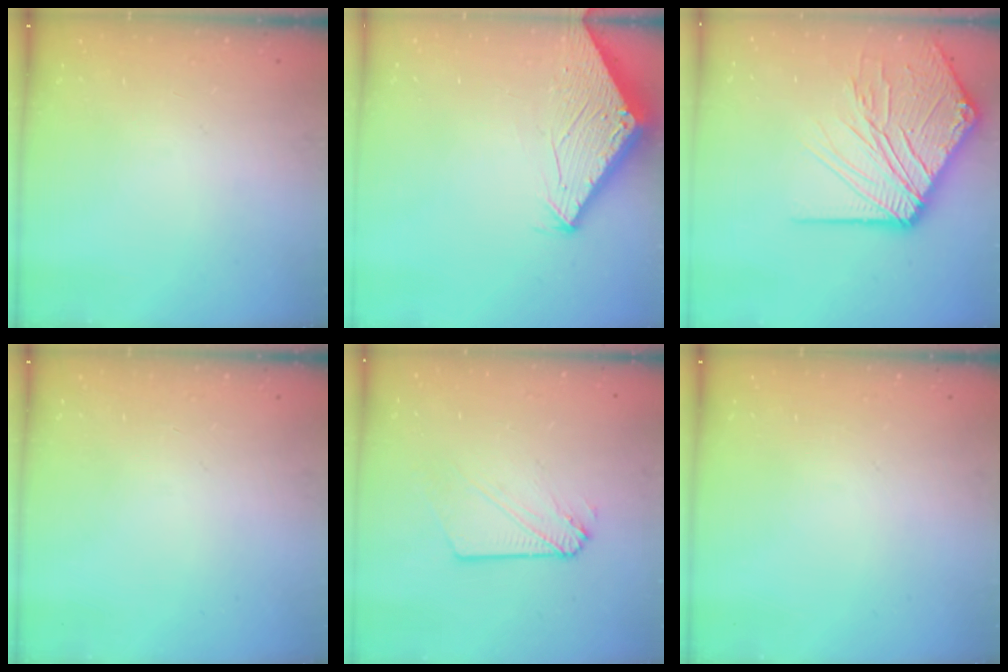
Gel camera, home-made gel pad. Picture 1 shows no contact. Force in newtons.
{"total": 2.8, "press": 2.8, "slide": 0.1}
{"total": 19.9, "press": 19.8, "slide": 2.6}
{"total": 0.0}
{"total": 4.4, "press": 4.4, "slide": 0.5}
{"total": 0.0}